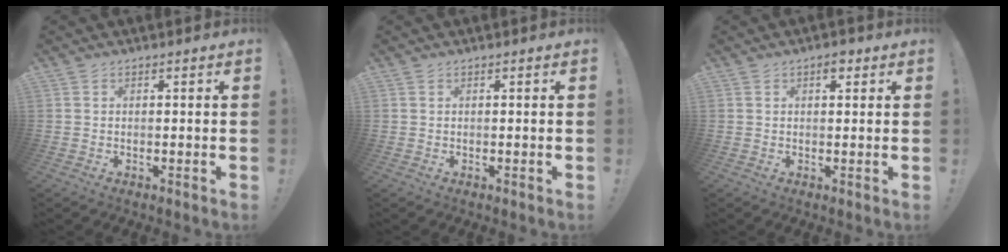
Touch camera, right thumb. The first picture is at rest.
{"total": 0.0}
{"total": 2.4, "force": [1.2, 1.2, 1.6], "torque": [-0.014, -0.004, 0.017]}